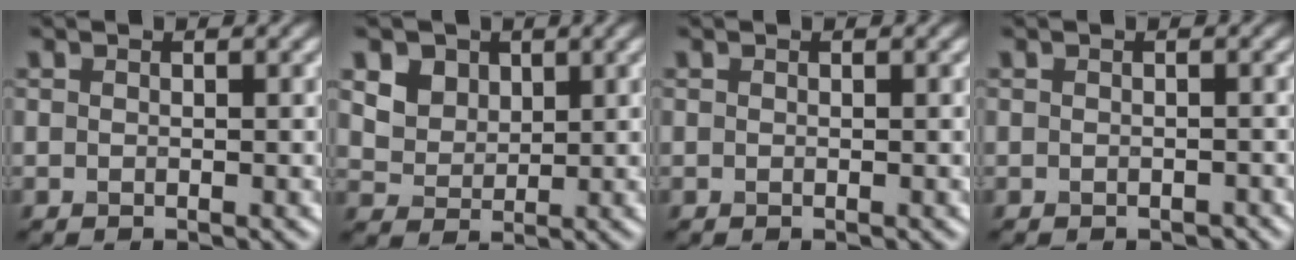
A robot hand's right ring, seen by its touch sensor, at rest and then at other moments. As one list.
[{"total": 6.0, "force": [3.2, 4.4, 2.5], "torque": [-0.069, 0.007, 0.062]}, {"total": 0.0}, {"total": 0.7, "force": [-0.6, 0.3, 0.2], "torque": [-0.002, -0.008, -0.007]}]